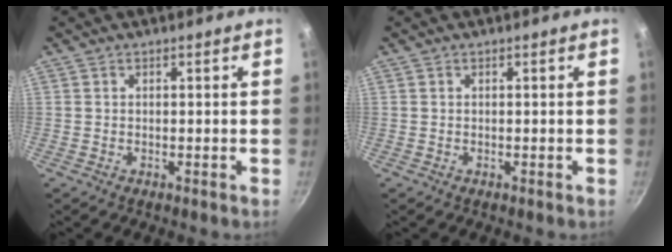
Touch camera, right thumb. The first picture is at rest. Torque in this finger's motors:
{"motor_torque": [-0.01, -0.01, 0.01, 0.00, 0.00]}